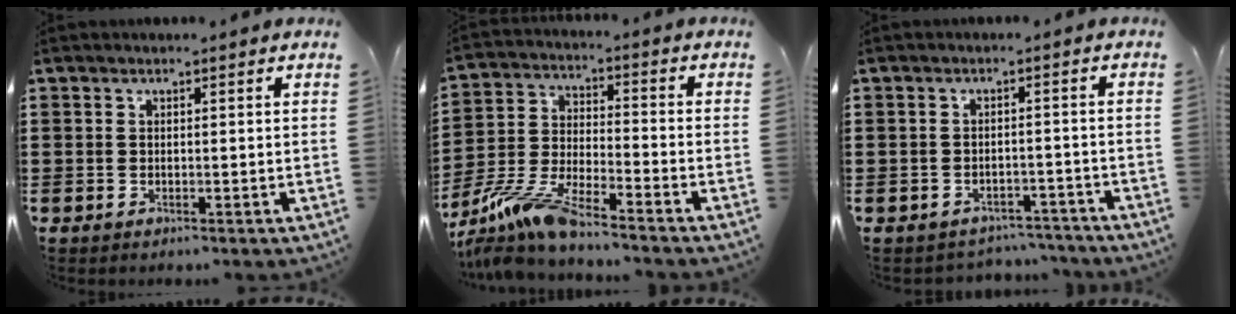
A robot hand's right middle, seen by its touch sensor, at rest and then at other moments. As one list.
[{"total": 8.9, "force": [-7.8, 0.3, 4.3], "torque": [-0.109, -0.010, -0.161]}, {"total": 2.5, "force": [-2.5, 0.5, -0.2], "torque": [-0.005, 0.000, -0.055]}]